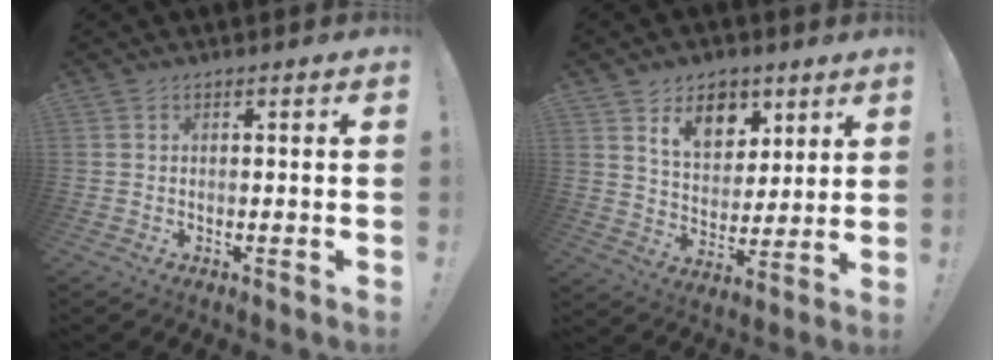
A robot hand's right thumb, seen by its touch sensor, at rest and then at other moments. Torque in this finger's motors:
{"motor_torque": [1.71, 2.21, 0.04, 0.03, 0.02]}